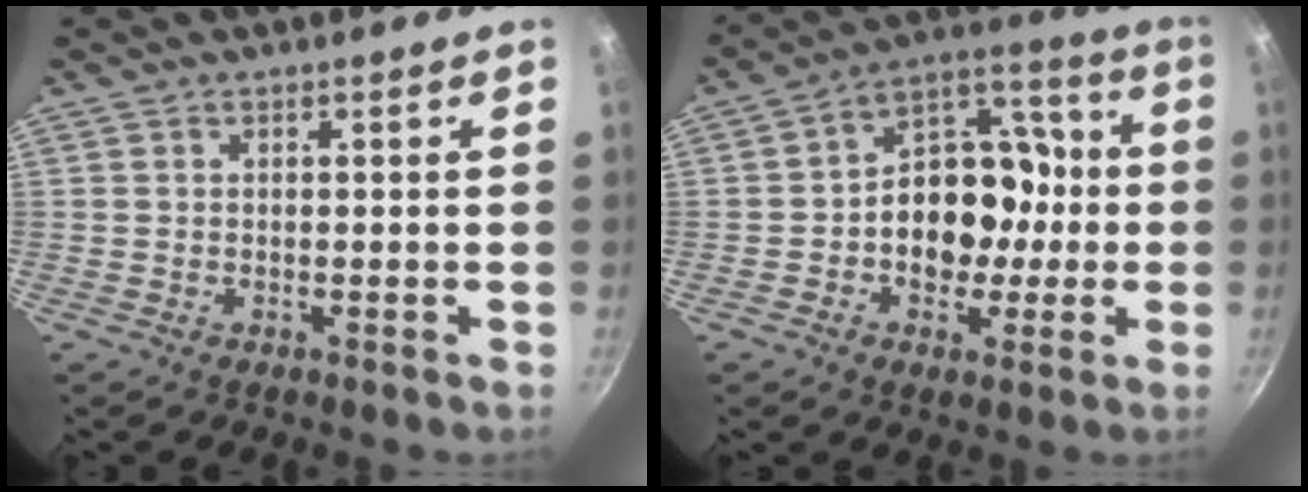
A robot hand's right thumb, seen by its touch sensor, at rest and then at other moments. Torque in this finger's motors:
{"motor_torque": [-0.02, 0.48, 0.22, 0.42, 0.07]}